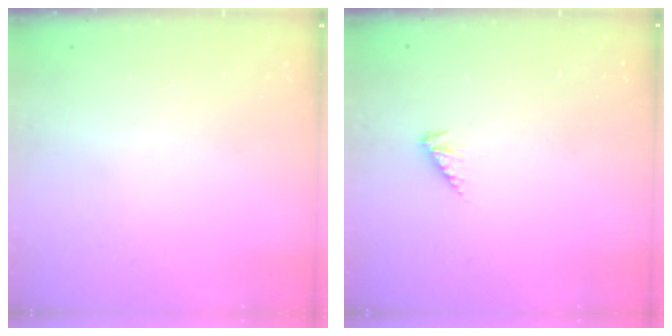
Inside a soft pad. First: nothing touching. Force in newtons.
{"total": 3.0, "press": 2.9, "slide": 0.6}